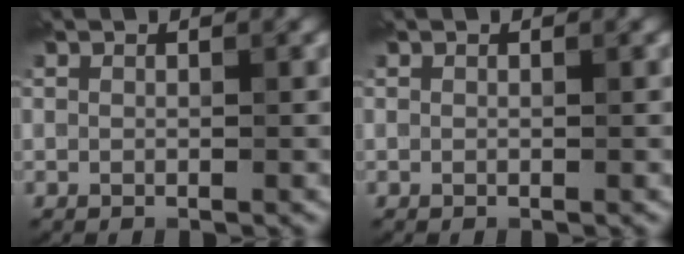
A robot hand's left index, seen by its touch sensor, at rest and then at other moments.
{"total": 0.0}